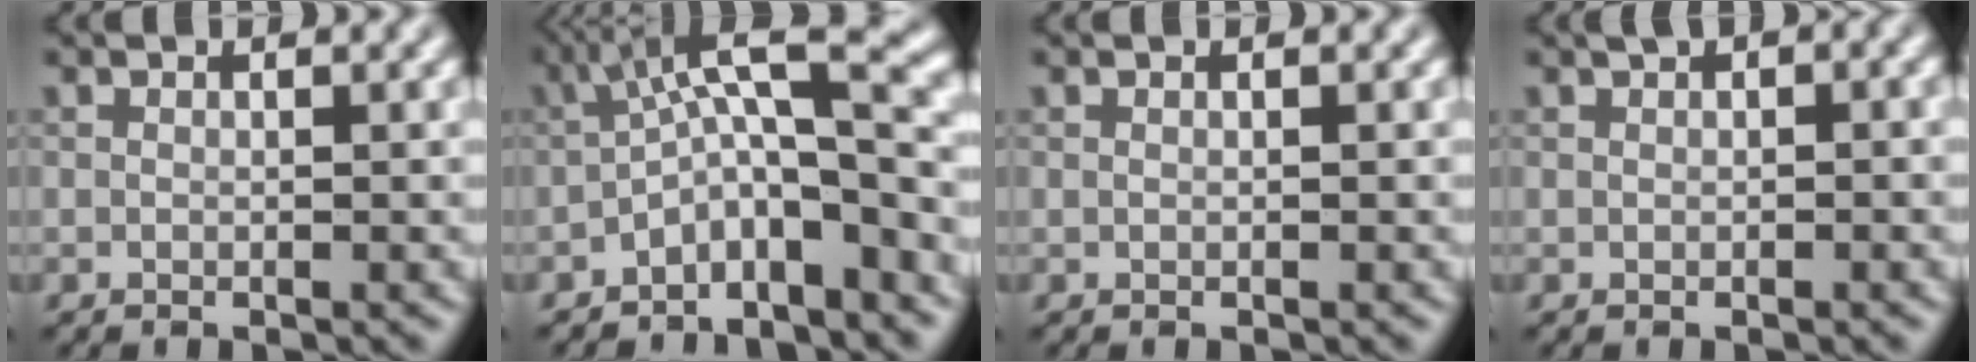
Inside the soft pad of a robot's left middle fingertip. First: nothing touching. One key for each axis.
{"total": 7.1, "fx": -2.6, "fy": 1.9, "fz": 6.3, "tx": -0.096, "ty": 0.021, "tz": -0.056}
{"total": 0.0}
{"total": 1.3, "fx": 0.5, "fy": 0.6, "fz": 1.1, "tx": -0.010, "ty": 0.008, "tz": 0.008}